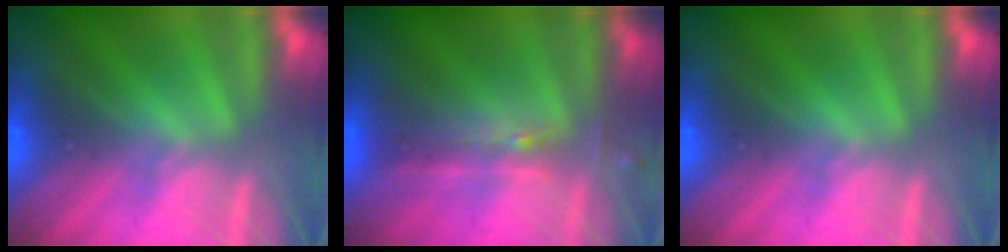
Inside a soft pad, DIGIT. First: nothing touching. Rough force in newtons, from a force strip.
{"total": 2.4}
{"total": 0.0}